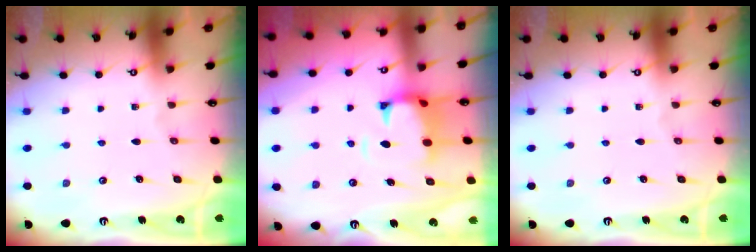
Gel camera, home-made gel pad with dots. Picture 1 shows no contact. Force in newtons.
{"total": 2.3, "press": 2.0, "slide": 1.2}
{"total": 0.0}